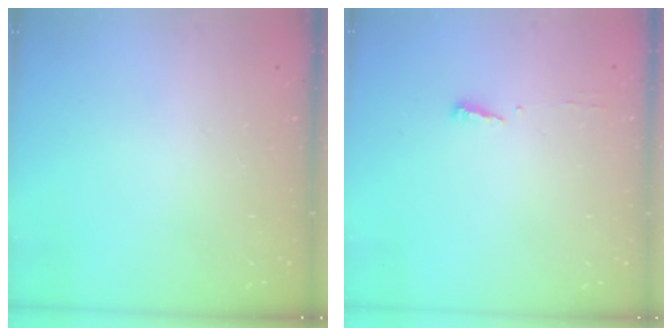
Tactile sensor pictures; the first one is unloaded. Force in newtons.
{"total": 3.7, "press": 3.7, "slide": 0.5}